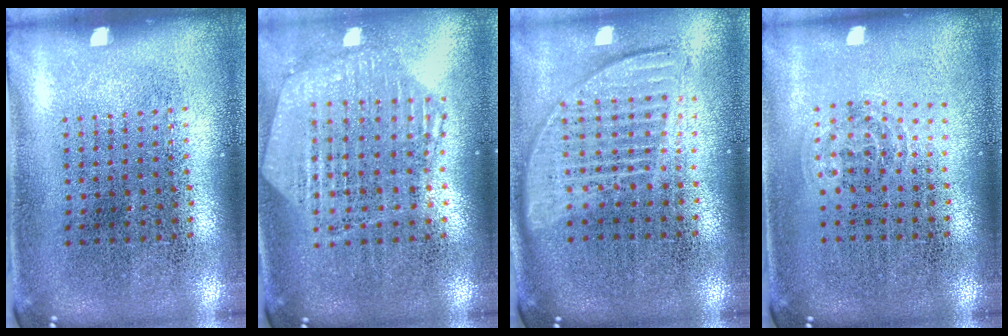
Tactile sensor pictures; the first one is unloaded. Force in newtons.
{"total": 1.2, "press": 1.2, "slide": 0.2}
{"total": 1.8, "press": 1.6, "slide": 0.9}
{"total": 1.0, "press": 0.6, "slide": 0.8}